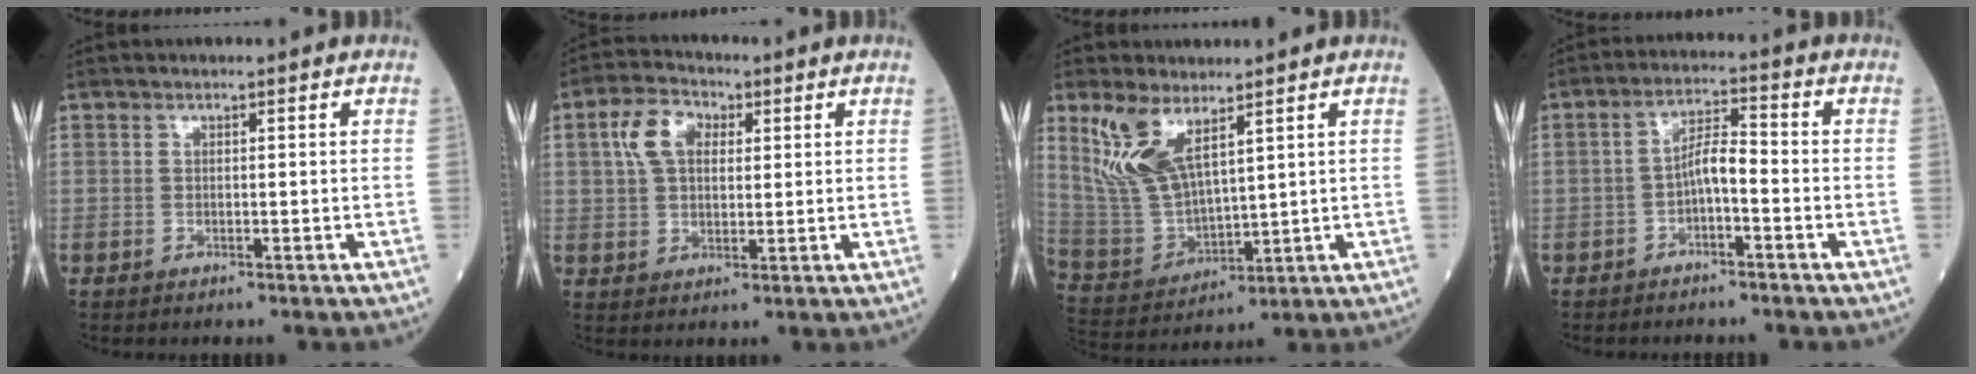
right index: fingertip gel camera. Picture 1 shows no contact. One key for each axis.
{"total": 6.9, "fx": 2.2, "fy": 4.3, "fz": 4.9, "tx": -0.106, "ty": 0.020, "tz": 0.041}
{"total": 10.6, "fx": 6.2, "fy": 3.6, "fz": 7.8, "tx": -0.176, "ty": 0.002, "tz": 0.139}
{"total": 4.3, "fx": -1.5, "fy": 1.1, "fz": 3.9, "tx": -0.071, "ty": 0.013, "tz": -0.029}